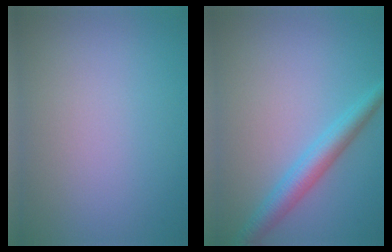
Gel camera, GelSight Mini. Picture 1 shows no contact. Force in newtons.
{"total": 3.6, "press": 3.6, "slide": 0.1}